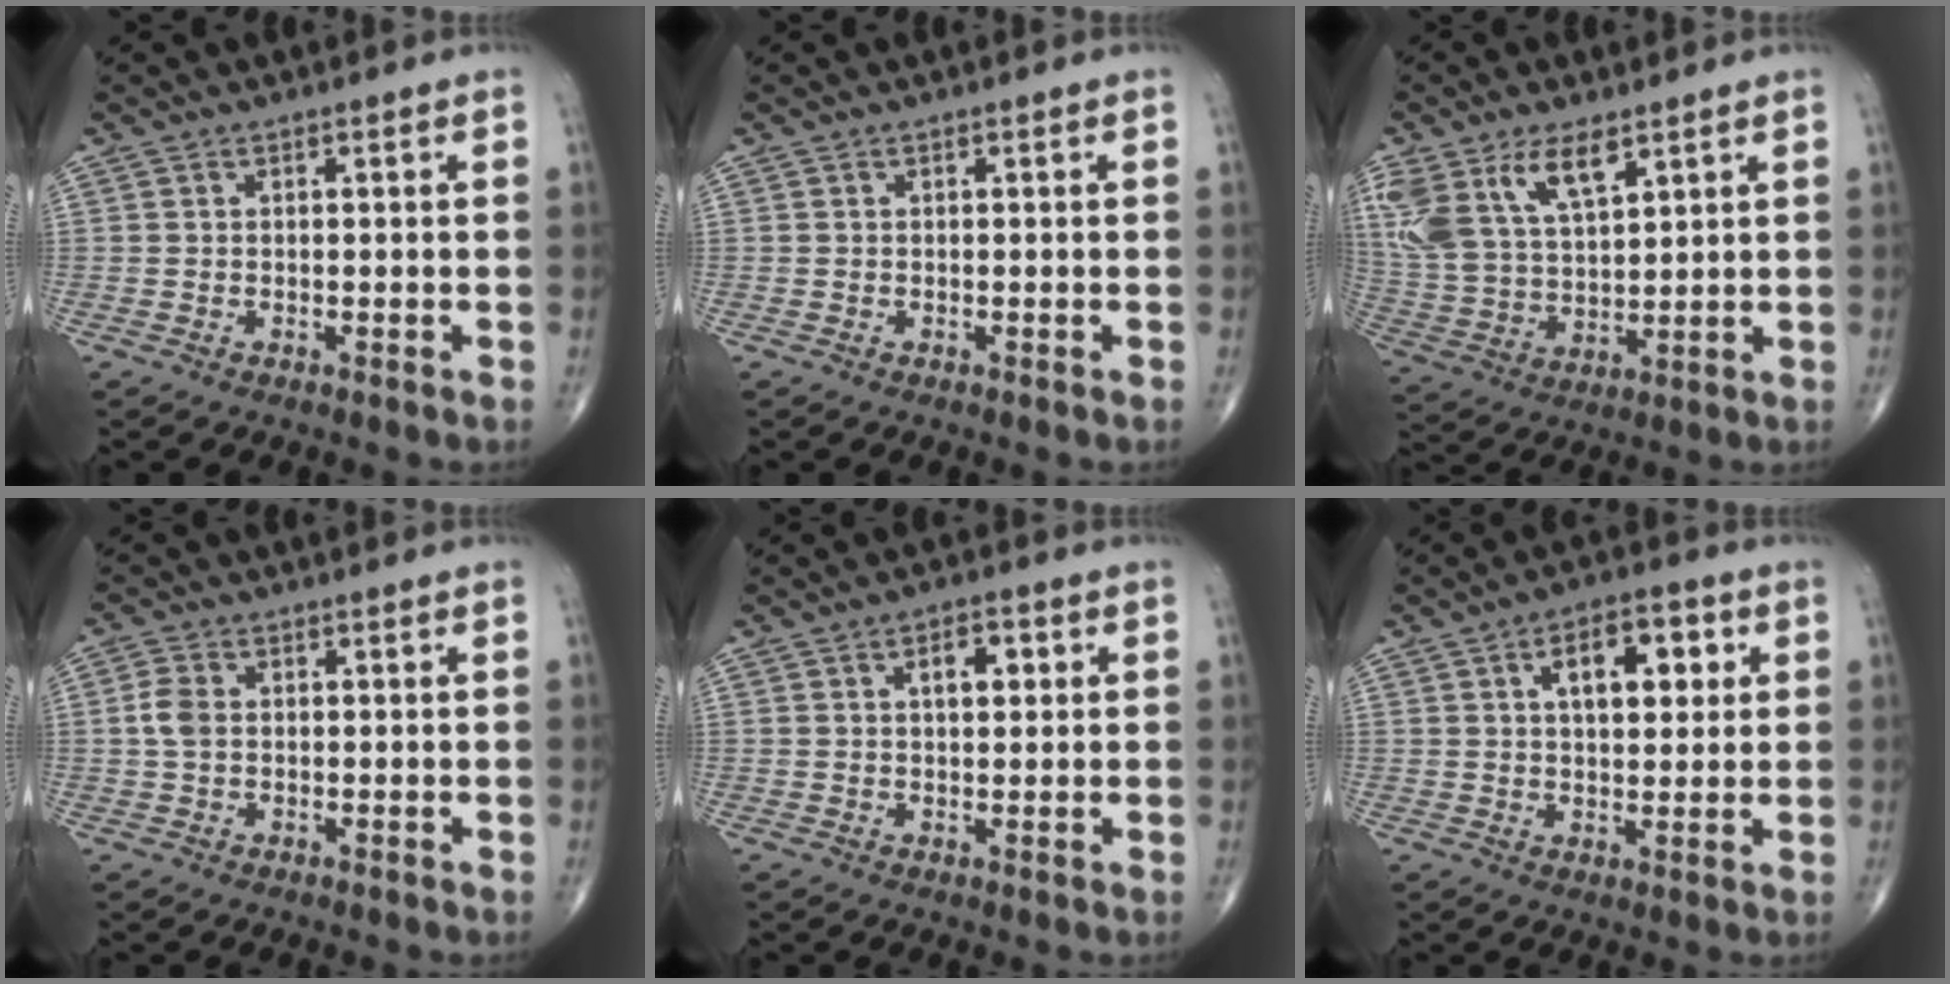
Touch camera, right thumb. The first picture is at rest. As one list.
[{"total": 0.0}, {"total": 14.8, "force": [7.9, 7.2, 10.2], "torque": [-0.199, -0.022, 0.163]}, {"total": 3.3, "force": [0.2, 2.3, 2.4], "torque": [-0.056, 0.005, -0.001]}, {"total": 4.7, "force": [1.4, 2.5, 3.7], "torque": [-0.044, 0.003, 0.019]}, {"total": 10.1, "force": [3.1, 5.3, 8.1], "torque": [-0.089, 0.003, 0.045]}]